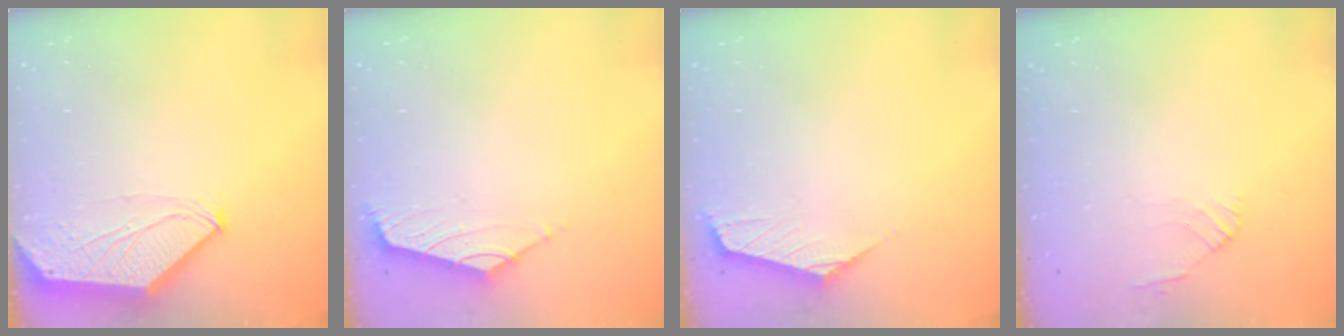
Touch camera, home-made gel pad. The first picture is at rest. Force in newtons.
{"total": 1.6, "press": 1.4, "slide": 0.7}
{"total": 0.9, "press": 0.9, "slide": 0.2}
{"total": 2.8, "press": 2.6, "slide": 0.8}